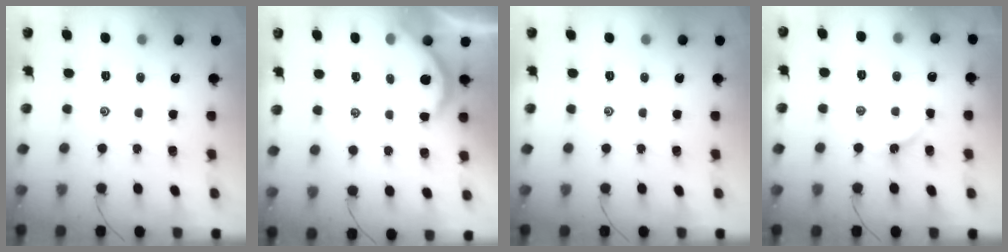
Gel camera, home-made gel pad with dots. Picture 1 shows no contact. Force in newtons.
{"total": 4.0, "press": 4.0, "slide": 0.4}
{"total": 0.0}
{"total": 4.1, "press": 4.0, "slide": 0.7}